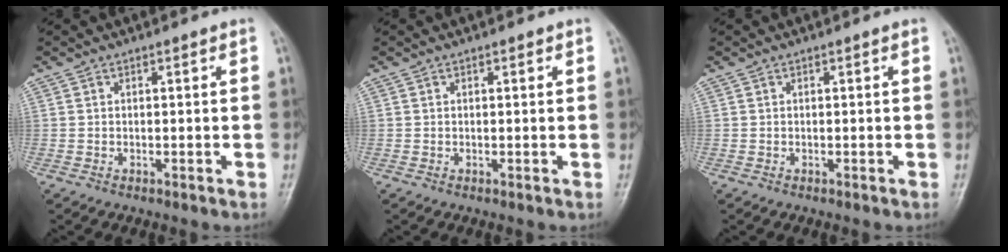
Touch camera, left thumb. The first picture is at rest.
{"total": 0.6, "force": [0.3, 0.3, 0.4], "torque": [-0.004, -0.001, 0.004]}
{"total": 0.0}